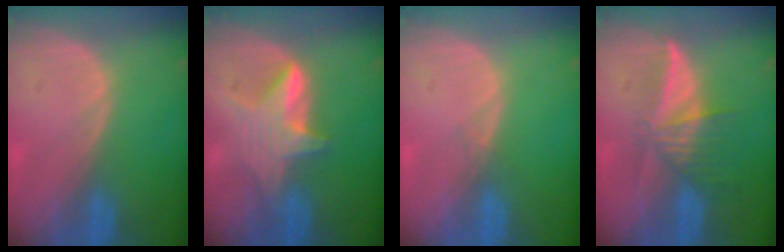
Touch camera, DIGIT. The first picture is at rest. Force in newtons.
{"total": 6.1, "press": 5.8, "slide": 1.9}
{"total": 0.6, "press": 0.6, "slide": 0.2}
{"total": 6.0, "press": 5.7, "slide": 1.9}